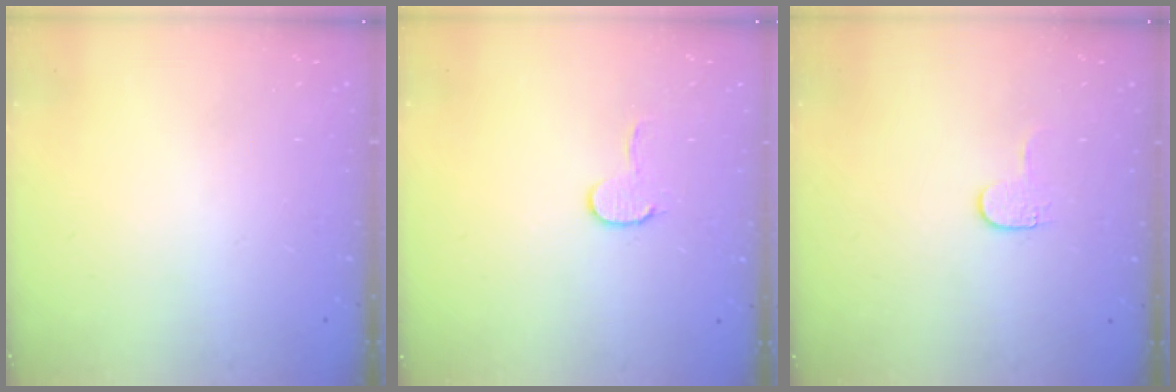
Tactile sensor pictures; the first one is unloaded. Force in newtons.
{"total": 5.9, "press": 5.9, "slide": 0.5}
{"total": 3.4, "press": 3.4, "slide": 0.4}